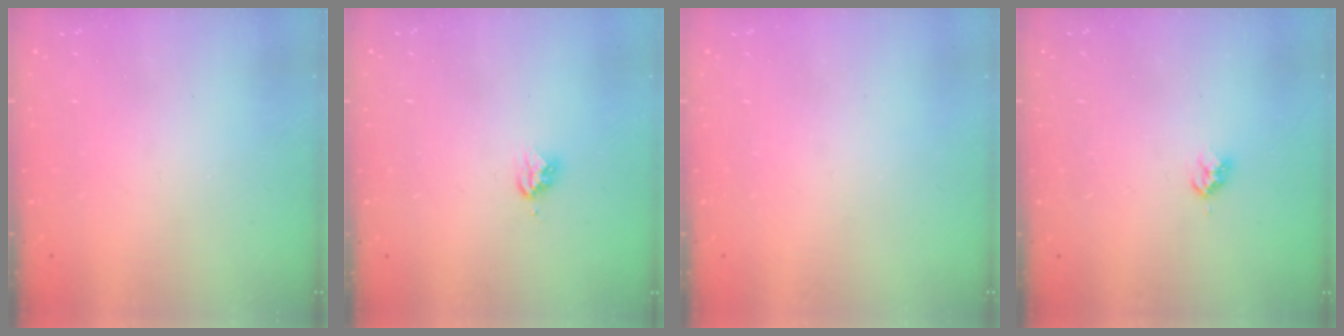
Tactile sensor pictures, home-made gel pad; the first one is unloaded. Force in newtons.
{"total": 3.6, "press": 3.6, "slide": 0.5}
{"total": 0.0}
{"total": 2.9, "press": 2.9, "slide": 0.4}